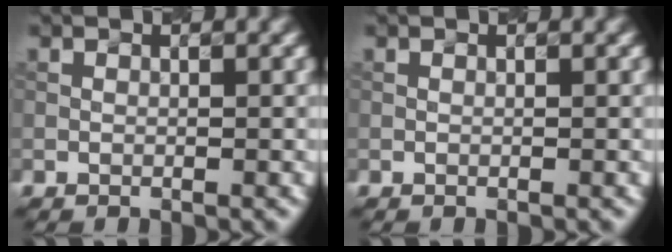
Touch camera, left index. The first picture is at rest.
{"total": 0.0}